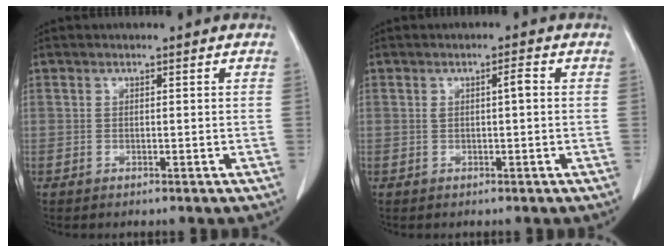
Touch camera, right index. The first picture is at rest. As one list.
[{"total": 1.8, "force": [0.1, 0.2, 1.8], "torque": [-0.029, 0.004, 0.003]}]